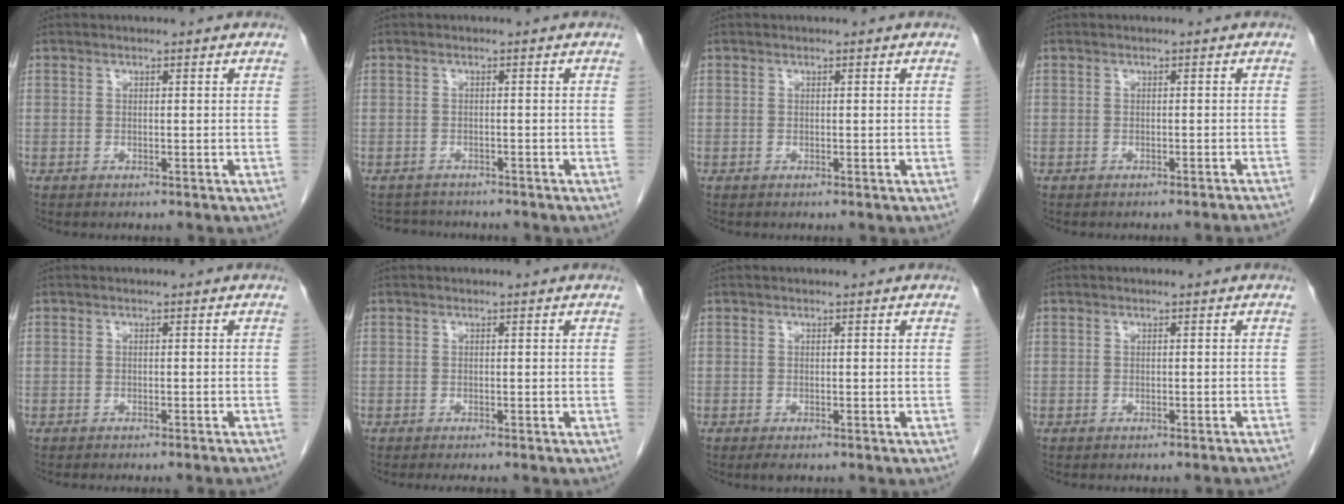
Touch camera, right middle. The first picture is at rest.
{"total": 4.0, "force": [-3.9, 1.1, 0.3], "torque": [-0.004, -0.004, -0.056]}
{"total": 0.0}
{"total": 4.7, "force": [-4.5, -0.6, 1.2], "torque": [-0.010, -0.016, -0.048]}
{"total": 4.8, "force": [-4.3, -0.5, 1.9], "torque": [-0.015, -0.007, -0.053]}
{"total": 2.3, "force": [-1.9, 0.3, 1.1], "torque": [-0.012, -0.004, -0.023]}
{"total": 1.2, "force": [-0.8, 0.4, 0.8], "torque": [-0.011, -0.003, -0.009]}
{"total": 3.0, "force": [-2.8, -0.3, 1.0], "torque": [-0.014, -0.006, -0.031]}